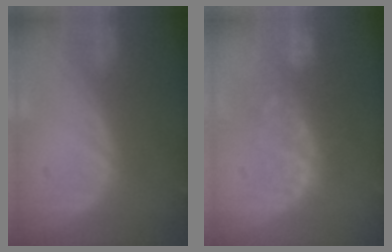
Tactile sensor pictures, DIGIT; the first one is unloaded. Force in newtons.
{"total": 9.1, "press": 8.0, "slide": 4.5}